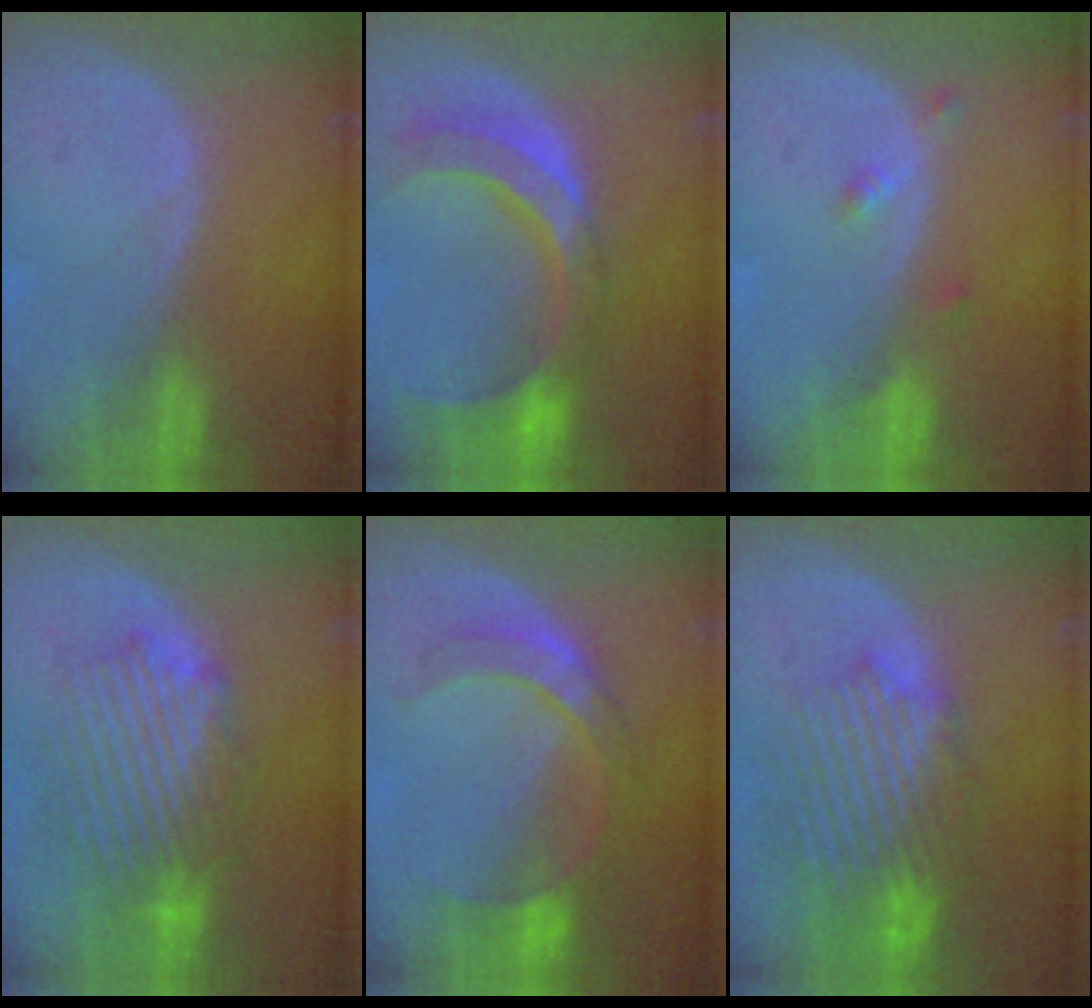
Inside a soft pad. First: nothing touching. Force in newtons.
{"total": 11.5, "press": 9.8, "slide": 6.1}
{"total": 2.2, "press": 1.8, "slide": 1.3}
{"total": 9.0, "press": 8.6, "slide": 2.6}
{"total": 7.3, "press": 7.2, "slide": 1.5}
{"total": 10.2, "press": 9.5, "slide": 3.9}